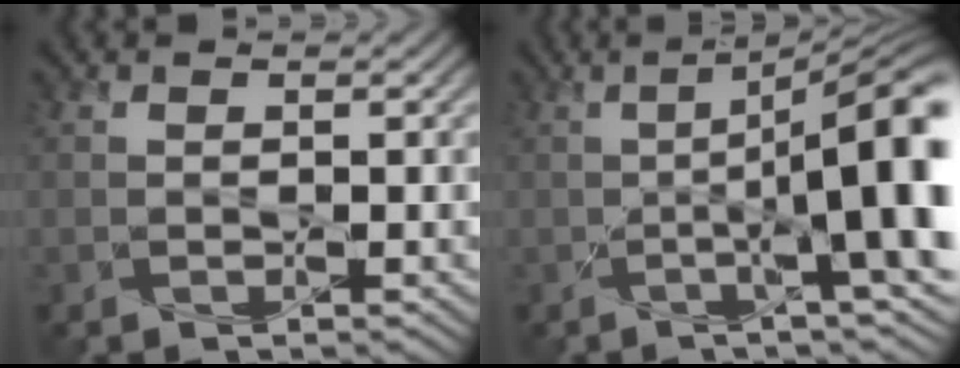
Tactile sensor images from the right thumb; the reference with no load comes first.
{"total": 12.5, "force": [-0.9, 2.6, 12.2], "torque": [-0.160, 0.007, -0.018]}